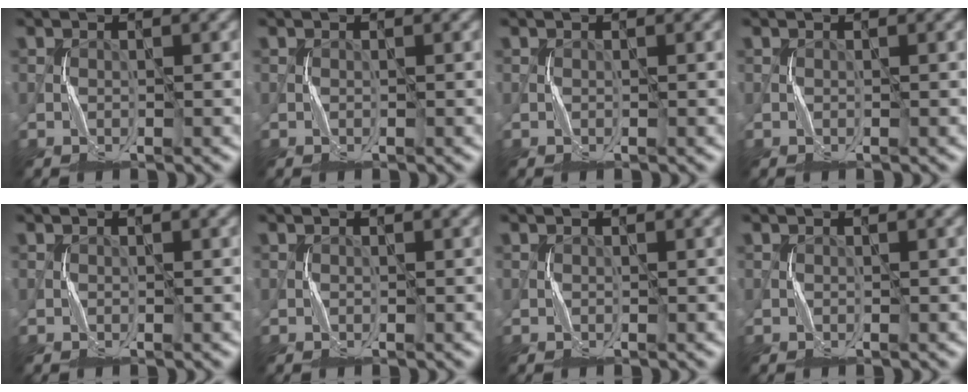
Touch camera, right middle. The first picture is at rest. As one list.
[{"total": 0.0}, {"total": 0.0}, {"total": 0.0}, {"total": 0.0}, {"total": 0.0}, {"total": 0.0}, {"total": 0.0}]